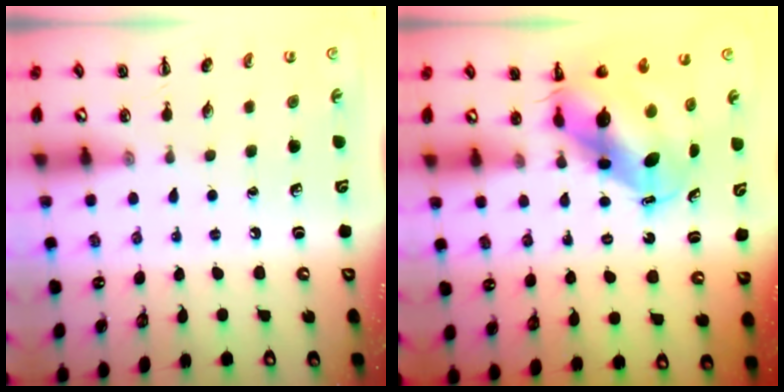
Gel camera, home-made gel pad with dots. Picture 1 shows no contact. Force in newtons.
{"total": 6.8, "press": 6.6, "slide": 1.4}